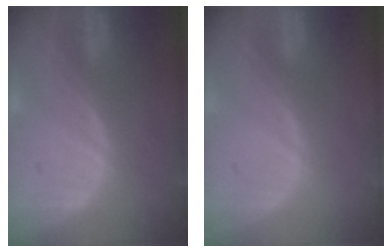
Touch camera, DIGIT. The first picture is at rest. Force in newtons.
{"total": 0.0}